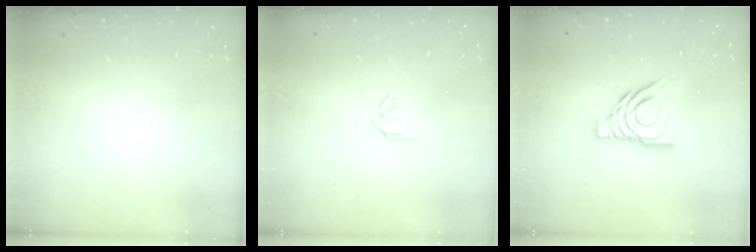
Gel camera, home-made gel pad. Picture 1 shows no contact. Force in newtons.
{"total": 0.7, "press": 0.6, "slide": 0.4}
{"total": 12.2, "press": 12.2, "slide": 1.1}